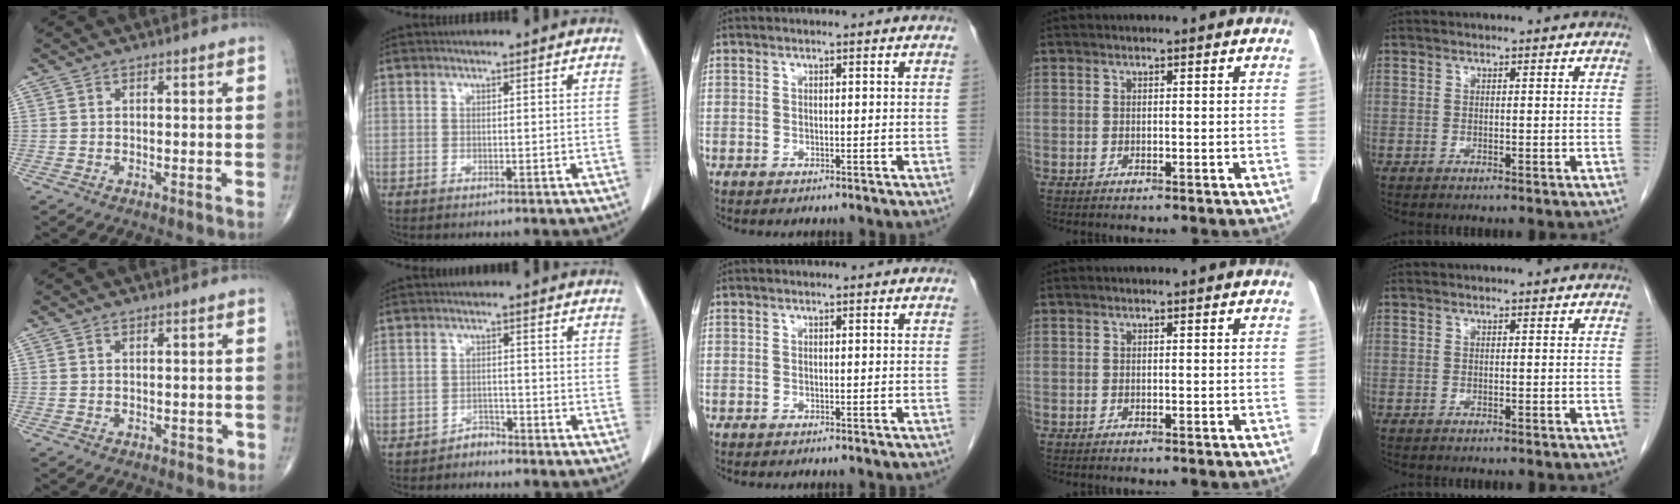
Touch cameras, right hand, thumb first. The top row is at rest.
{"thumb": {"total": 1.1, "force": [0.0, 0.8, 0.7], "torque": [-0.005, 0.000, 0.002]}, "index": {"total": 1.8, "force": [-1.7, 0.6, -0.1], "torque": [0.004, 0.001, -0.028]}}